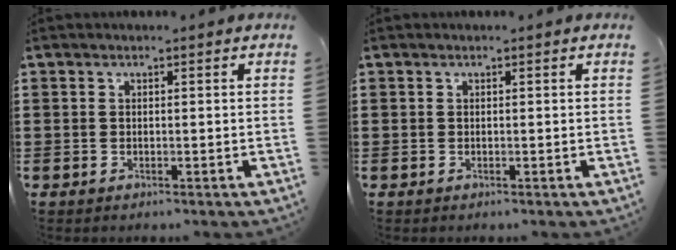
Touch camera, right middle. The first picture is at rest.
{"total": 0.0}